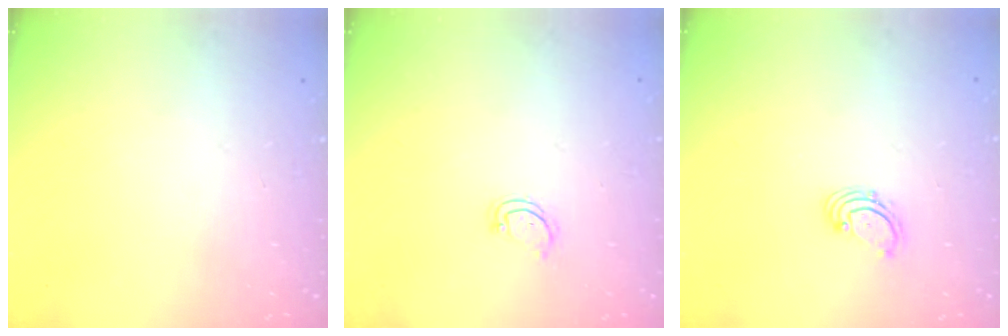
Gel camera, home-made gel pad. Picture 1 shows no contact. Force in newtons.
{"total": 2.8, "press": 2.8, "slide": 0.3}
{"total": 1.9, "press": 1.8, "slide": 0.2}